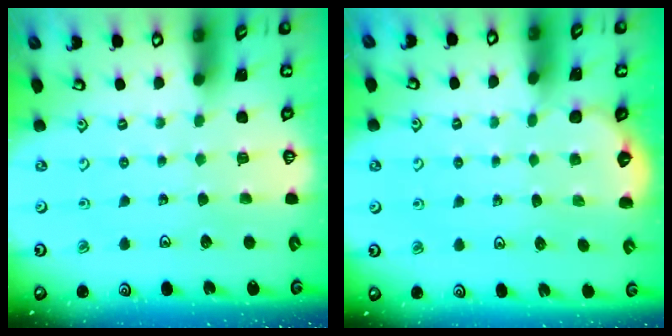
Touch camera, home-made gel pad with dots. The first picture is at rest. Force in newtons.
{"total": 1.9, "press": 0.5, "slide": 1.9}